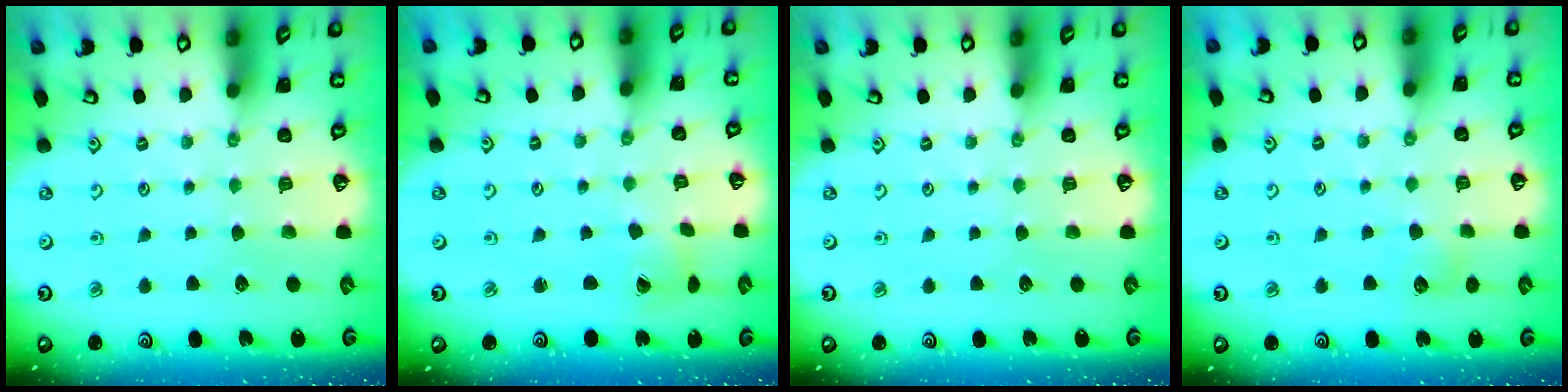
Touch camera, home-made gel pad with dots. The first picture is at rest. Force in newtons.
{"total": 2.9, "press": 2.8, "slide": 0.4}
{"total": 0.0}
{"total": 6.5, "press": 6.4, "slide": 0.9}